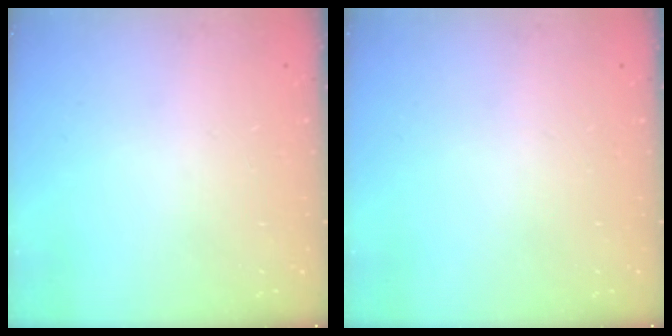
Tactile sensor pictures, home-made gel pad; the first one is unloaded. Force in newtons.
{"total": 0.0}